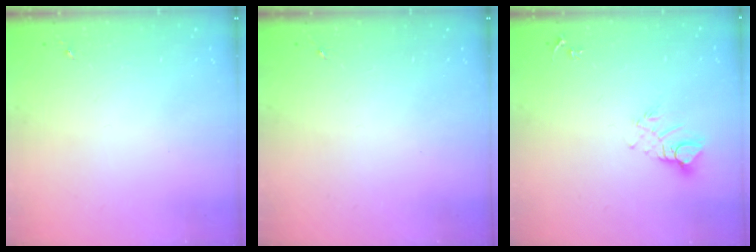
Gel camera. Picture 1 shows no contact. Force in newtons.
{"total": 0.0}
{"total": 6.2, "press": 6.2, "slide": 0.5}